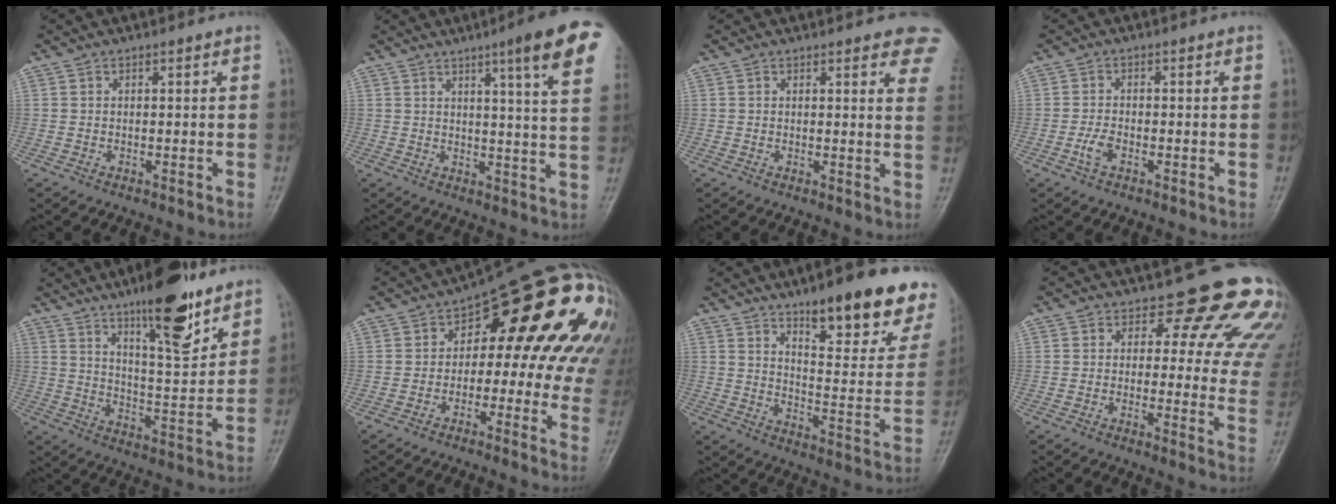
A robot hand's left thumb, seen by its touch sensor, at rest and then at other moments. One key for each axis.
{"total": 13.8, "fx": 7.4, "fy": 1.1, "fz": 11.6, "tx": -0.140, "ty": -0.032, "tz": 0.082}
{"total": 7.3, "fx": 5.2, "fy": 2.4, "fz": 4.5, "tx": -0.021, "ty": -0.019, "tz": 0.043}
{"total": 2.9, "fx": -1.4, "fy": 1.5, "fz": 2.0, "tx": -0.042, "ty": 0.009, "tz": -0.030}
{"total": 15.5, "fx": 10.2, "fy": 4.3, "fz": 10.9, "tx": -0.141, "ty": -0.064, "tz": 0.165}
{"total": 22.3, "fx": 3.5, "fy": 10.7, "fz": 19.2, "tx": -0.205, "ty": 0.035, "tz": 0.033}
{"total": 21.2, "fx": 14.4, "fy": 6.2, "fz": 14.3, "tx": -0.142, "ty": -0.079, "tz": 0.195}
{"total": 14.9, "fx": 11.5, "fy": 6.4, "fz": 6.9, "tx": -0.021, "ty": -0.070, "tz": 0.103}